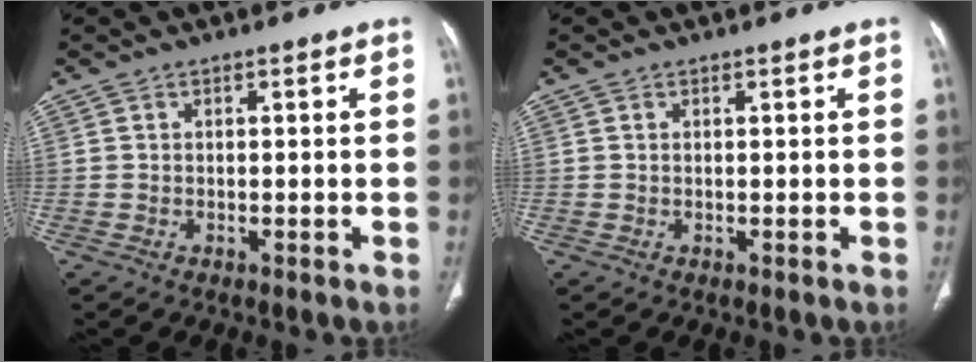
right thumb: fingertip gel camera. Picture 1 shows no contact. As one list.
[{"total": 0.0}]